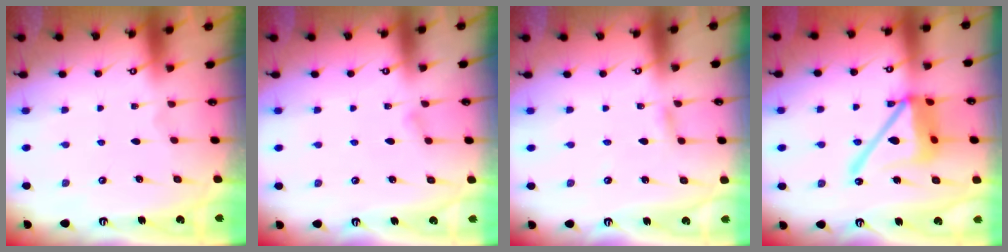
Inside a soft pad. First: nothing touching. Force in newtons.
{"total": 4.4, "press": 4.3, "slide": 0.6}
{"total": 2.9, "press": 2.9, "slide": 0.4}
{"total": 18.2, "press": 18.1, "slide": 1.9}